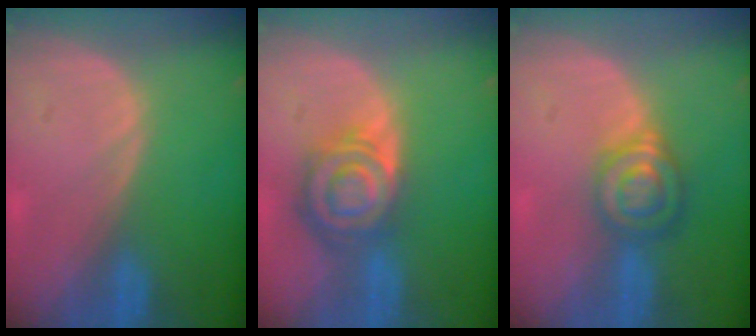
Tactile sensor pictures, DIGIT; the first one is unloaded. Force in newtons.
{"total": 8.4, "press": 7.2, "slide": 4.3}
{"total": 6.5, "press": 5.8, "slide": 2.9}